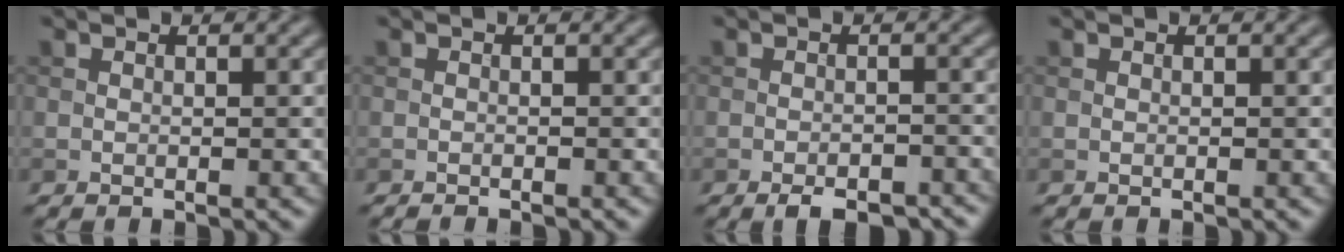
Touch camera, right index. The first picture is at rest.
{"total": 0.6, "force": [-0.6, 0.0, 0.2], "torque": [0.000, 0.001, -0.011]}
{"total": 4.1, "force": [-3.1, 1.3, 2.3], "torque": [-0.035, -0.002, -0.044]}
{"total": 0.0}